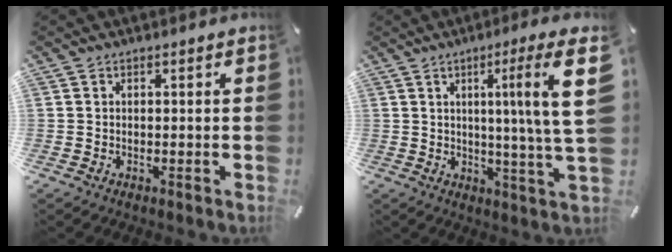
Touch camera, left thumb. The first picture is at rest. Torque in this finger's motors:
{"motor_torque": [-0.09, 0.36, 0.19, 0.16, 0.16]}